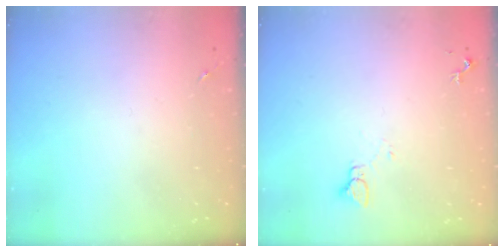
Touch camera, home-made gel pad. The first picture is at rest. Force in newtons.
{"total": 4.3, "press": 4.3, "slide": 0.4}